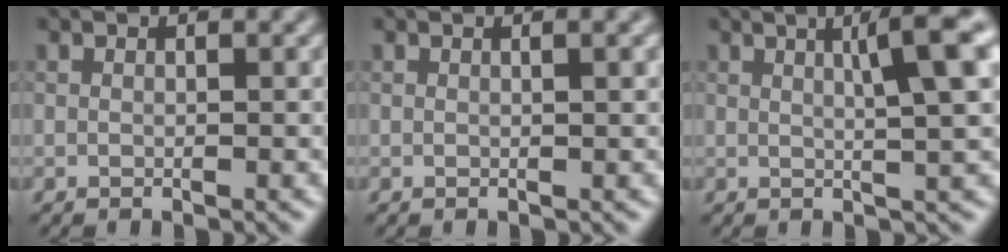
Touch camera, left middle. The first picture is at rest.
{"total": 1.4, "force": [0.5, 0.4, 1.3], "torque": [-0.013, 0.005, 0.003]}
{"total": 6.2, "force": [1.9, 0.9, 5.8], "torque": [-0.068, 0.013, 0.027]}